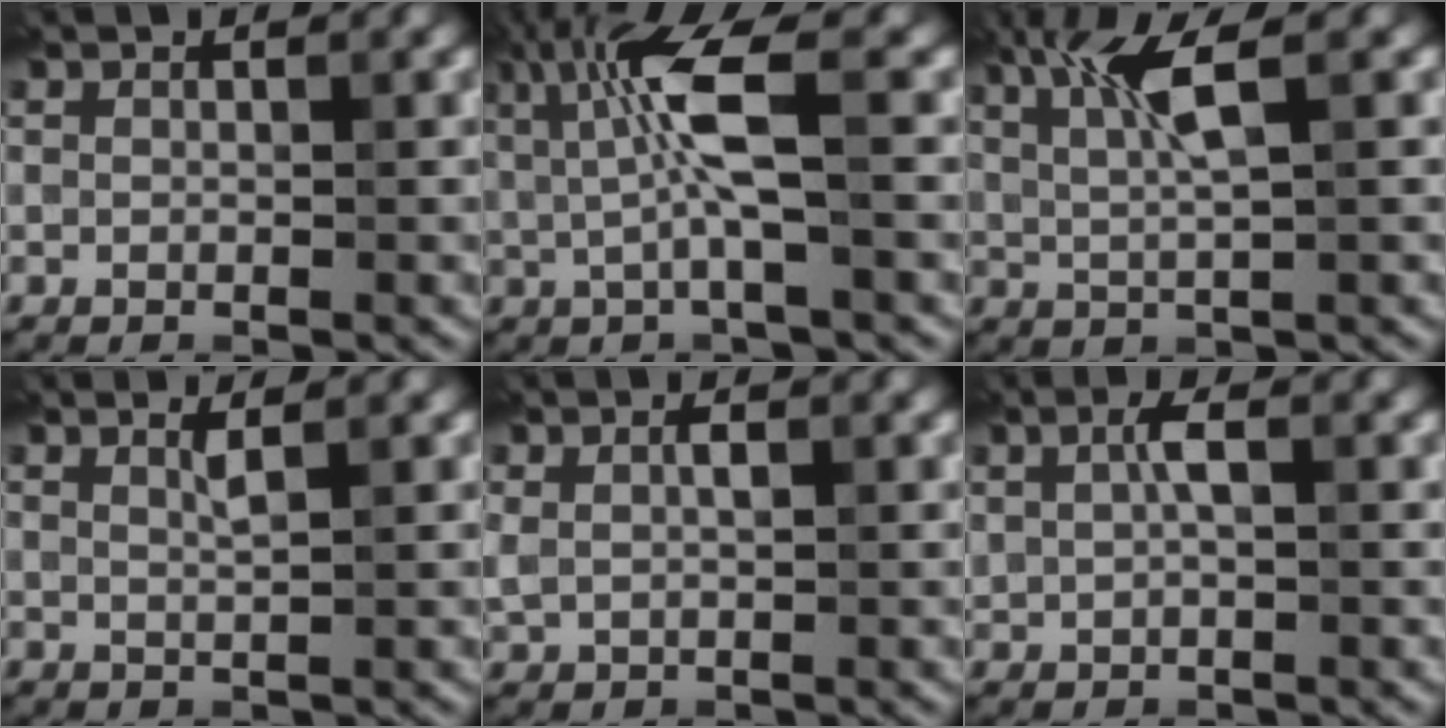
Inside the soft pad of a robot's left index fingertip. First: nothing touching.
{"total": 6.0, "force": [1.1, 1.0, 5.8], "torque": [-0.121, 0.005, 0.021]}
{"total": 4.8, "force": [1.9, 0.7, 4.3], "torque": [-0.089, 0.001, 0.037]}
{"total": 1.4, "force": [0.8, 0.3, 1.2], "torque": [-0.016, 0.001, 0.011]}
{"total": 1.6, "force": [0.5, 0.7, 1.4], "torque": [-0.034, 0.000, 0.013]}
{"total": 2.0, "force": [0.6, 0.7, 1.7], "torque": [-0.039, 0.004, 0.013]}